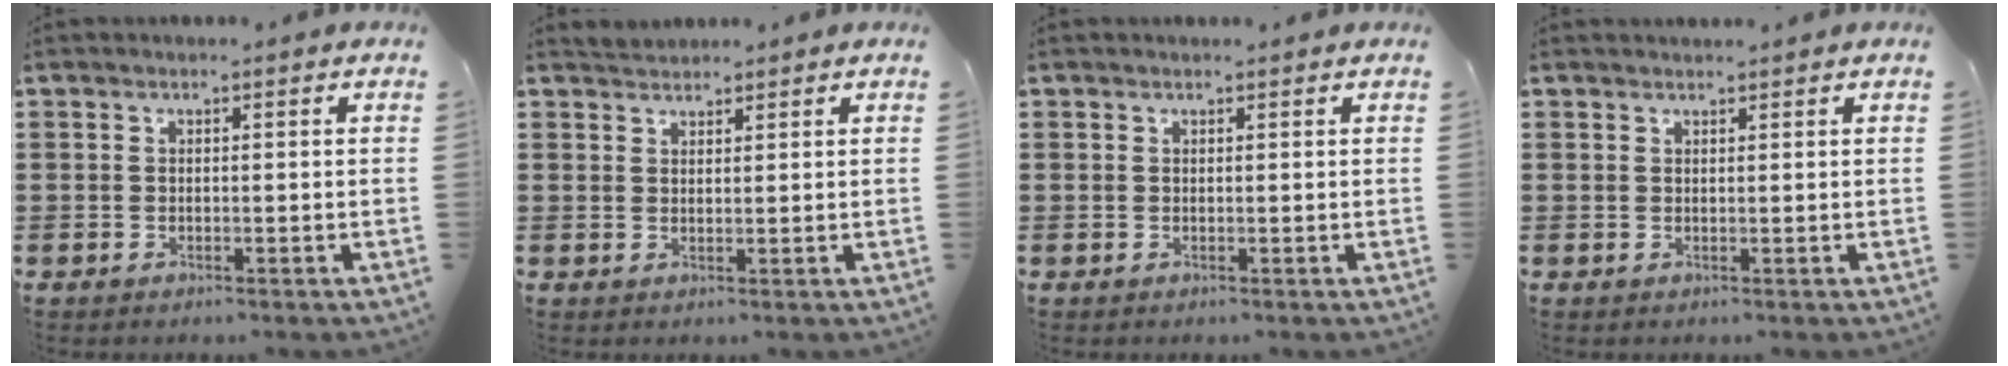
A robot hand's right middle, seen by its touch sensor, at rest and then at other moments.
{"total": 1.1, "force": [1.1, 0.2, -0.2], "torque": [0.000, 0.005, 0.022]}
{"total": 0.0}
{"total": 0.0}